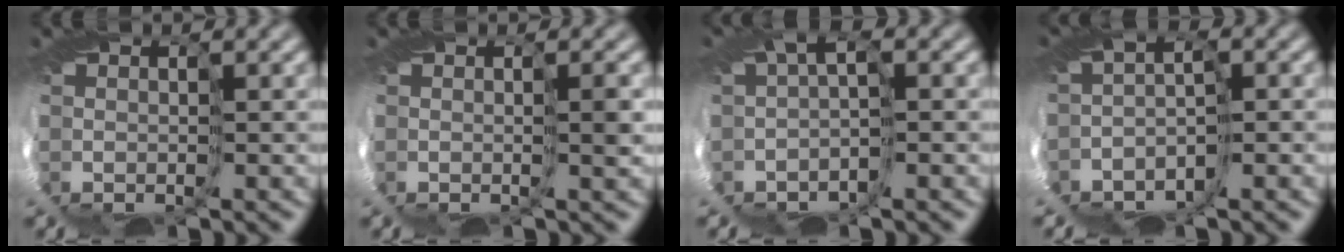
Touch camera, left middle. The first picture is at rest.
{"total": 1.2, "force": [0.0, 0.0, 1.2], "torque": [-0.007, 0.002, 0.008]}
{"total": 1.7, "force": [-1.5, 0.2, 0.7], "torque": [-0.019, -0.005, -0.033]}
{"total": 4.3, "force": [-3.5, 1.6, 1.9], "torque": [-0.040, -0.014, -0.058]}